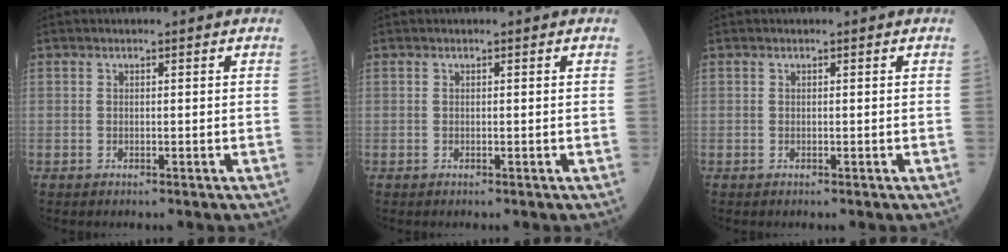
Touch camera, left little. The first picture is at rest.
{"total": 0.0}
{"total": 0.0}